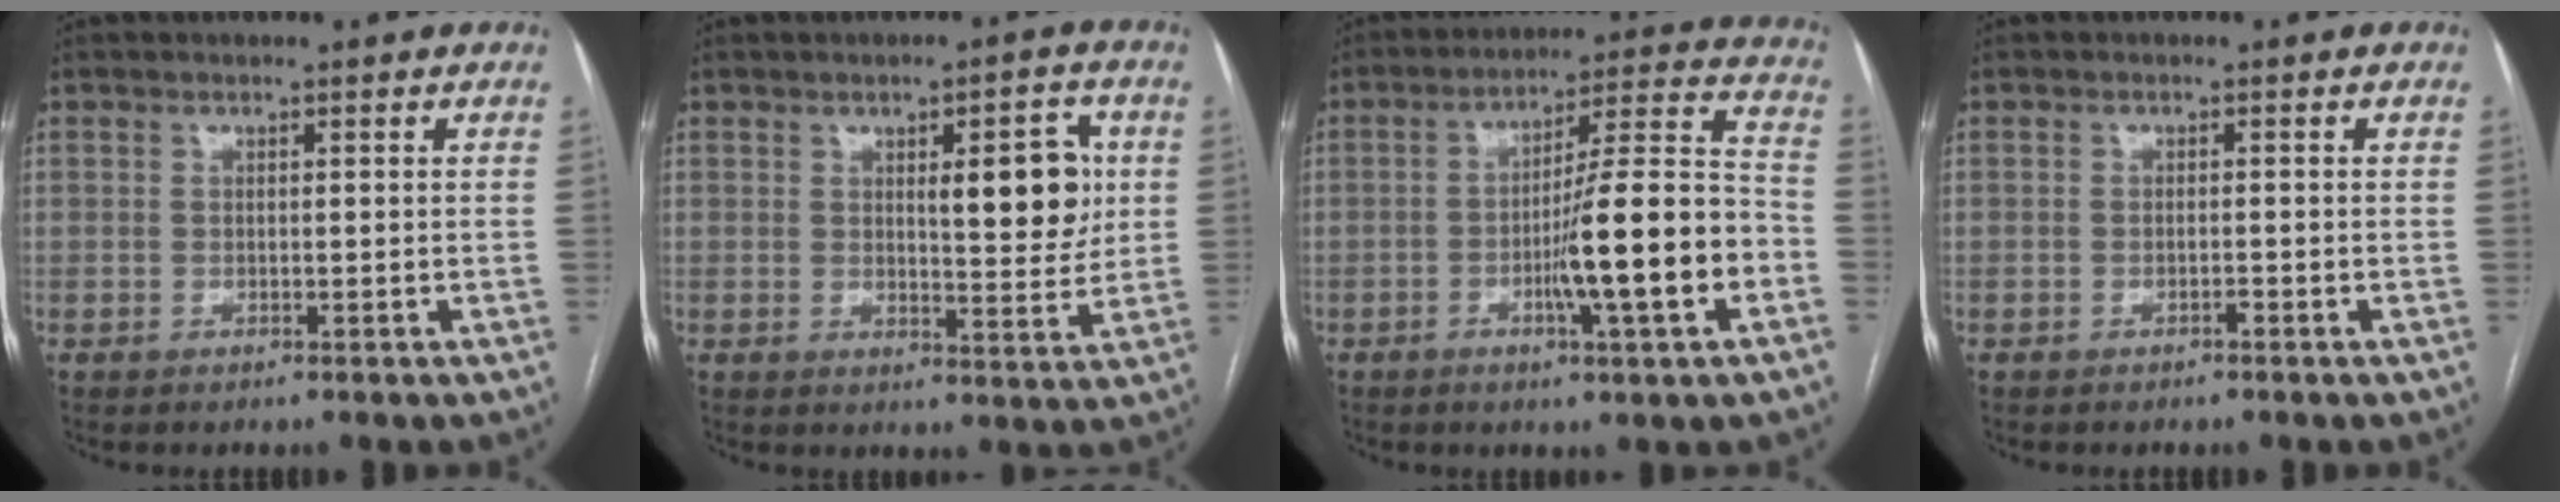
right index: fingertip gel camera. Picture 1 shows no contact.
{"total": 8.7, "force": [2.0, 2.4, 8.1], "torque": [-0.106, 0.003, 0.029]}
{"total": 16.2, "force": [-4.9, 0.5, 15.4], "torque": [-0.237, 0.007, -0.077]}
{"total": 0.7, "force": [-0.5, 0.2, 0.4], "torque": [-0.011, 0.000, -0.008]}